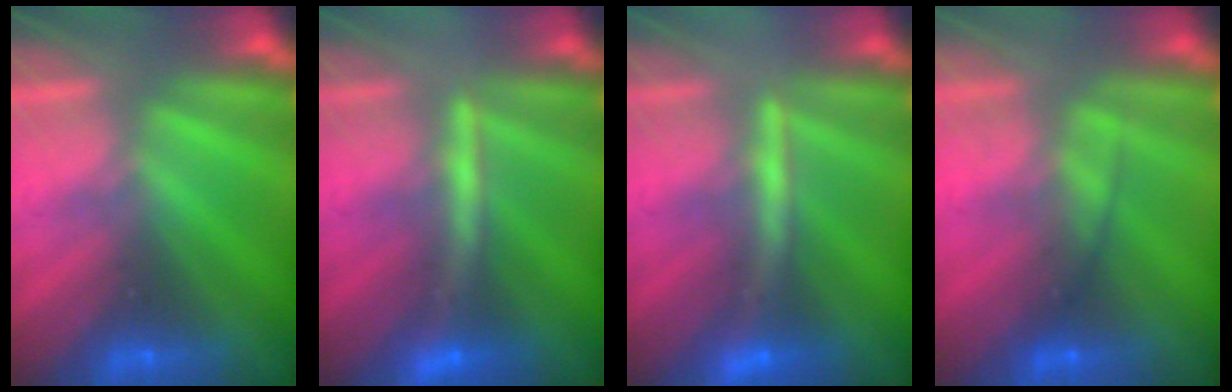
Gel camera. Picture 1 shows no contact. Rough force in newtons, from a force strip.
{"total": 2.8}
{"total": 2.8}
{"total": 2.3}